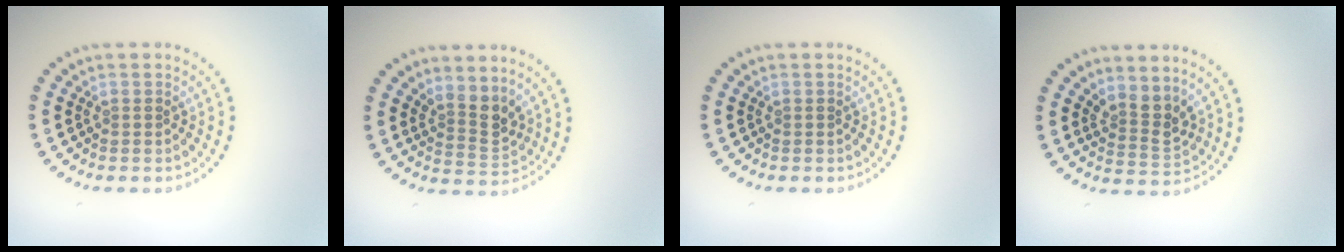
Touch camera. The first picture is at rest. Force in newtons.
{"total": 2.7, "press": 2.0, "slide": 1.8}
{"total": 0.0}
{"total": 2.5, "press": 1.9, "slide": 1.7}